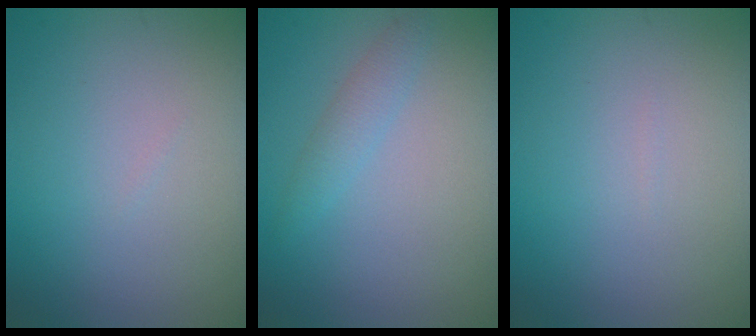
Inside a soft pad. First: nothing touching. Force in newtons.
{"total": 1.7, "press": 1.6, "slide": 0.0}
{"total": 0.0}